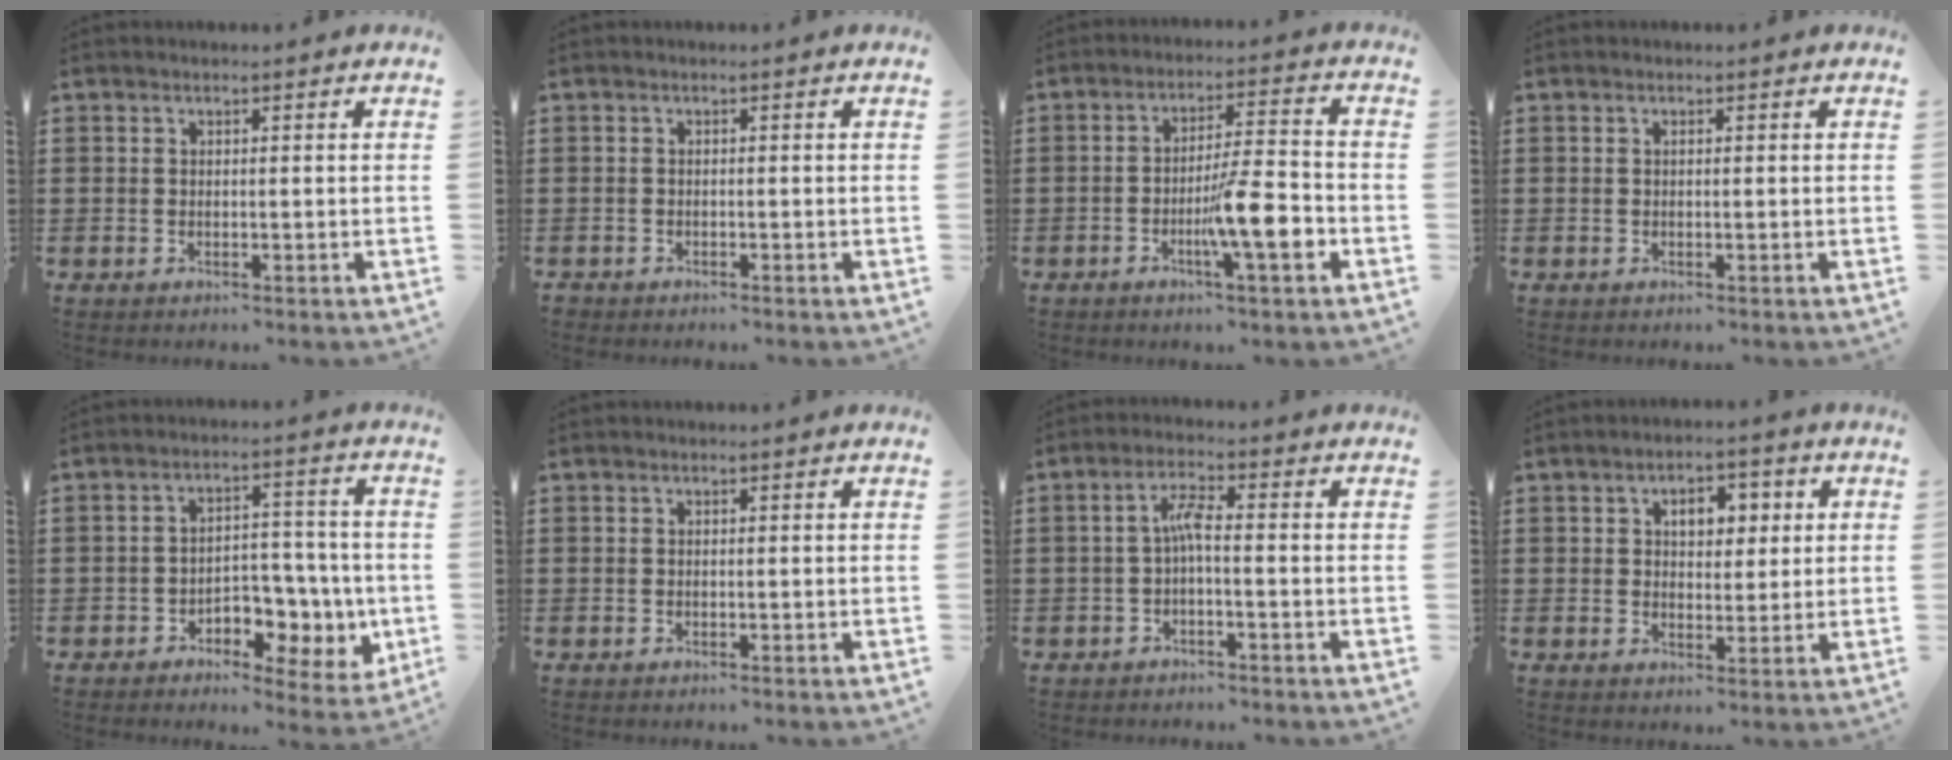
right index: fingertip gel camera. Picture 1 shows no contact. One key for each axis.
{"total": 0.7, "fx": -0.7, "fy": 0.2, "fz": 0.0, "tx": -0.001, "ty": 0.000, "tz": -0.016}
{"total": 9.5, "fx": -3.2, "fy": 1.3, "fz": 8.9, "tx": -0.156, "ty": -0.003, "tz": -0.054}
{"total": 0.0}
{"total": 5.8, "fx": -2.0, "fy": 4.5, "fz": 3.1, "tx": -0.046, "ty": 0.008, "tz": -0.037}
{"total": 0.0}
{"total": 3.6, "fx": -0.7, "fy": 0.6, "fz": 3.5, "tx": -0.067, "ty": 0.007, "tz": -0.015}
{"total": 4.7, "fx": 1.3, "fy": 3.1, "fz": 3.3, "tx": -0.051, "ty": 0.004, "tz": 0.014}